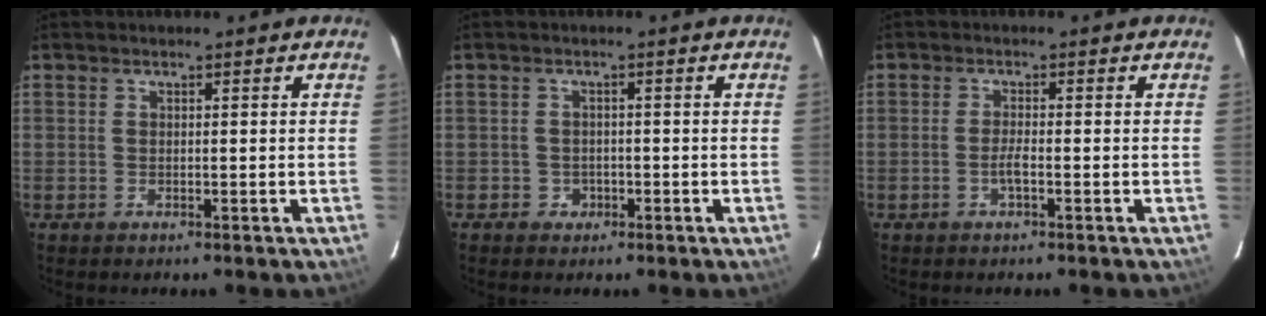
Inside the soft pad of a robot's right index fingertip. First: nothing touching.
{"total": 2.7, "force": [-1.2, 2.4, 0.2], "torque": [-0.006, 0.006, -0.017]}
{"total": 1.9, "force": [-0.9, 0.1, 1.7], "torque": [-0.036, 0.001, -0.018]}